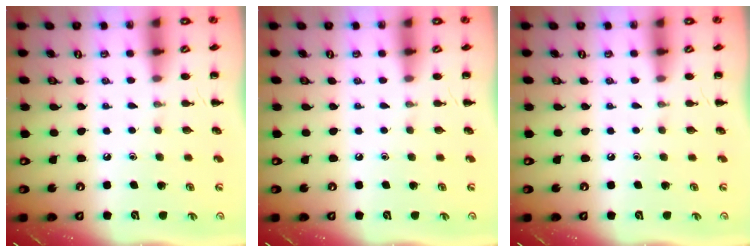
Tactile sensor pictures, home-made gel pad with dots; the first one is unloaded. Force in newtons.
{"total": 0.0}
{"total": 0.0}